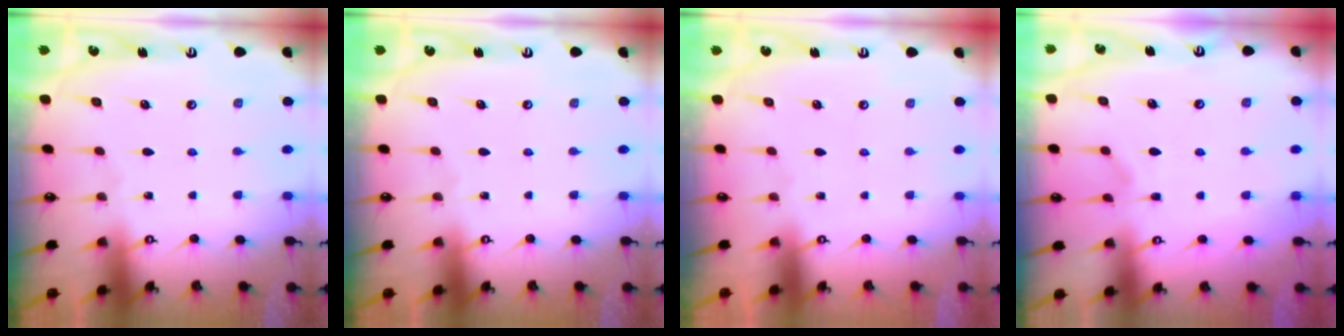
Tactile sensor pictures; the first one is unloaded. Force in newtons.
{"total": 0.0}
{"total": 1.5, "press": 1.4, "slide": 0.7}
{"total": 1.6, "press": 1.3, "slide": 0.9}